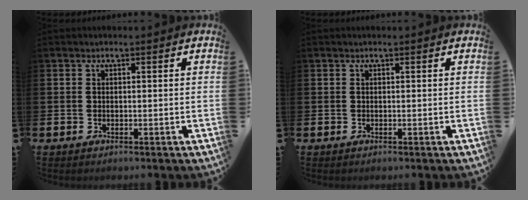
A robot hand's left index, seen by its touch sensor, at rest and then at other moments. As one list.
[{"total": 0.0}]